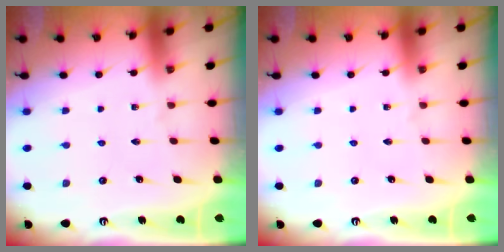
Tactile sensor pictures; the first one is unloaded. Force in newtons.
{"total": 0.0}